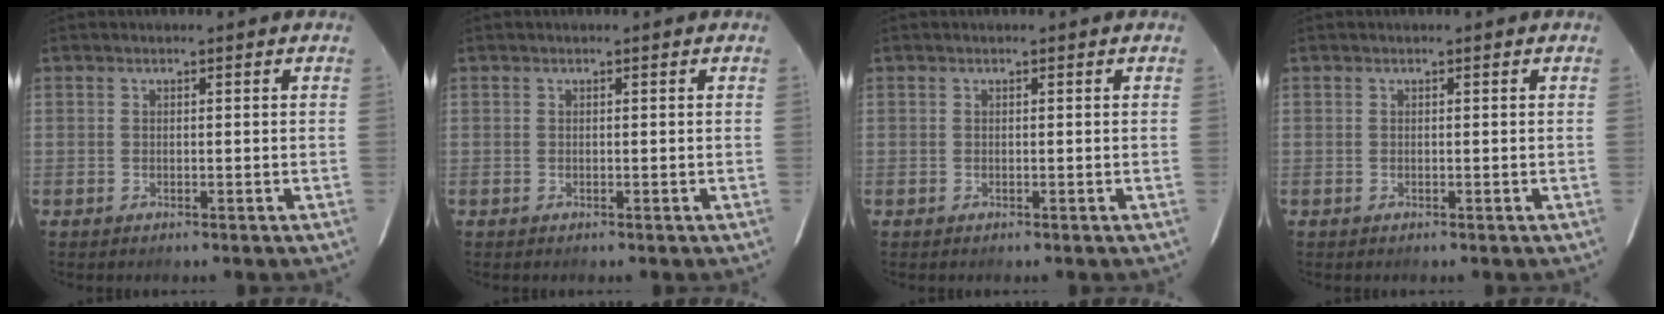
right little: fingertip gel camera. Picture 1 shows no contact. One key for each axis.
{"total": 0.0}
{"total": 0.0}
{"total": 0.0}